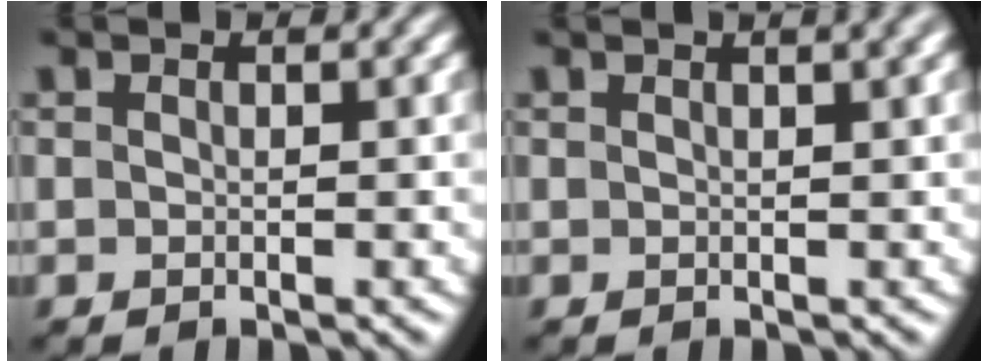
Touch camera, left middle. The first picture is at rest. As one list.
[{"total": 3.9, "force": [2.4, 1.5, 2.8], "torque": [-0.021, 0.017, 0.009]}]